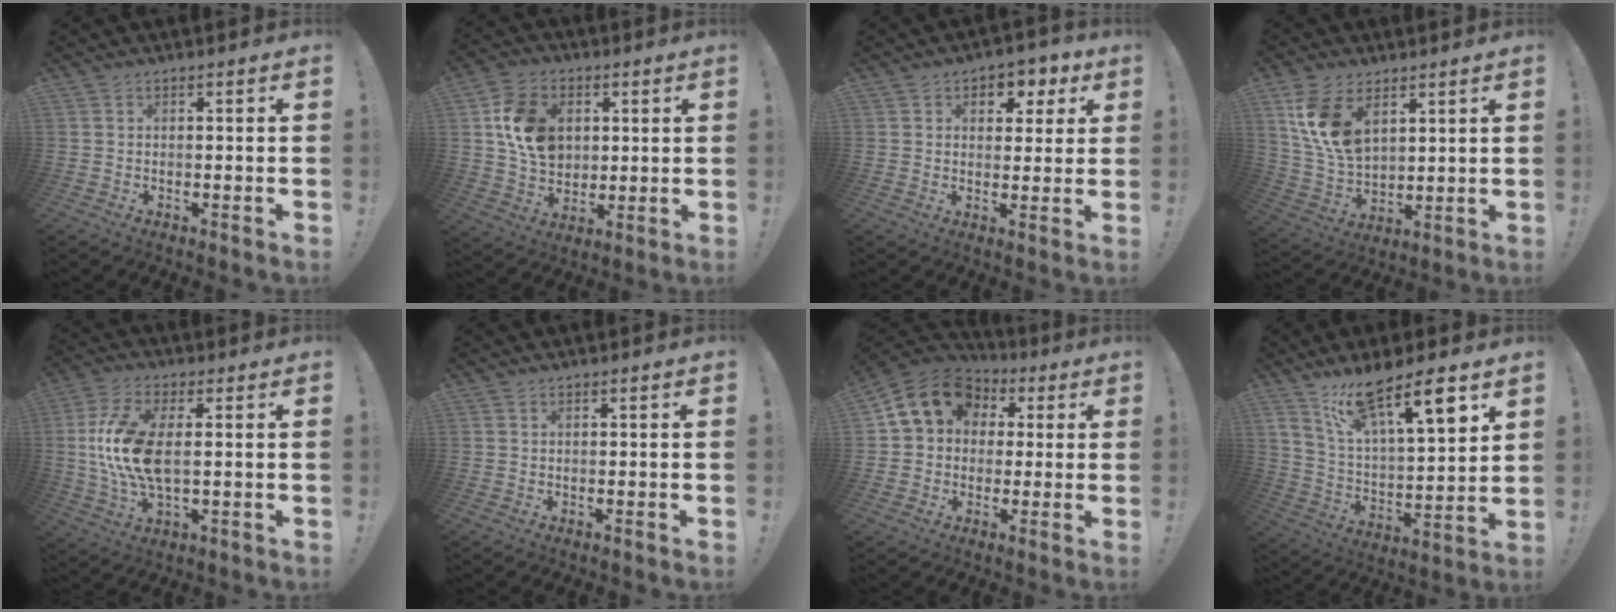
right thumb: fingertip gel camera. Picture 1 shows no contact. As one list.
[{"total": 14.8, "force": [3.5, 11.6, 8.5], "torque": [-0.124, 0.002, 0.074]}, {"total": 5.7, "force": [2.2, 4.6, 2.5], "torque": [-0.021, -0.012, 0.036]}, {"total": 13.8, "force": [6.8, 8.4, 8.4], "torque": [-0.167, -0.035, 0.130]}, {"total": 14.8, "force": [1.2, 7.1, 12.9], "torque": [-0.235, -0.008, 0.021]}, {"total": 0.0}, {"total": 12.9, "force": [3.9, 10.5, 6.4], "torque": [-0.089, -0.003, 0.078]}, {"total": 15.3, "force": [11.0, 3.4, 10.1], "torque": [-0.169, -0.071, 0.180]}]